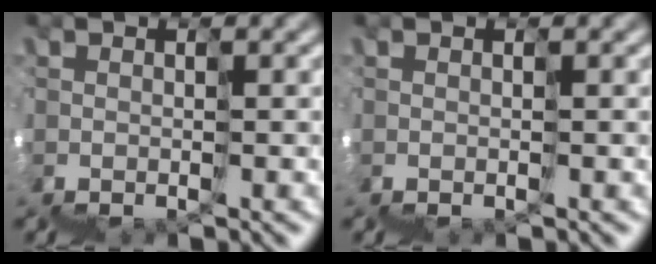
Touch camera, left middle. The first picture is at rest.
{"total": 0.0}